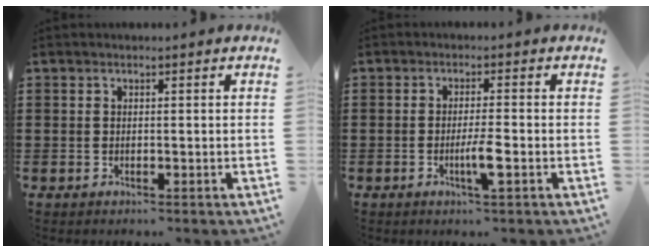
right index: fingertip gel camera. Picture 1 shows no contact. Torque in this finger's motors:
{"motor_torque": [0.10, 0.12, 0.28, 0.04]}